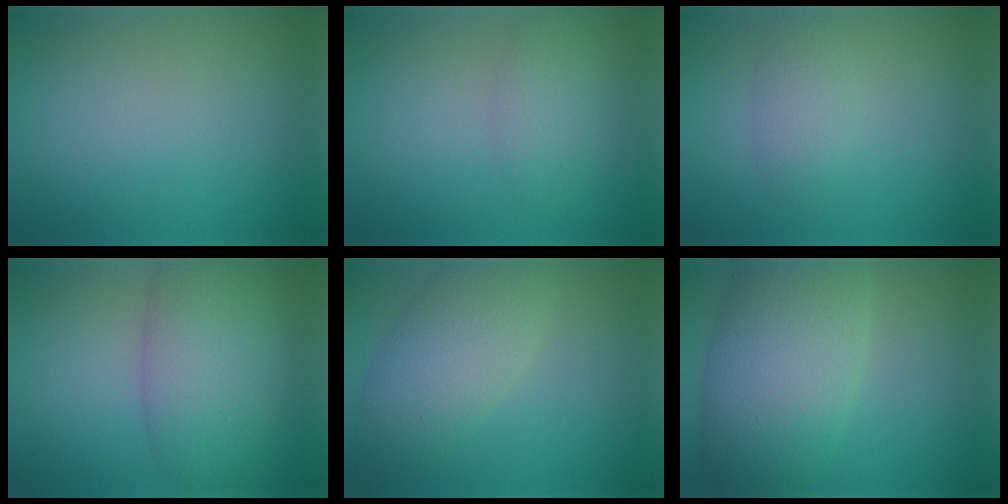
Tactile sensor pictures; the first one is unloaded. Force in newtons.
{"total": 2.2, "press": 2.2, "slide": 0.1}
{"total": 3.4, "press": 3.4, "slide": 0.1}
{"total": 7.6, "press": 7.6, "slide": 0.6}
{"total": 5.7, "press": 5.7, "slide": 0.4}
{"total": 9.6, "press": 9.6, "slide": 0.4}